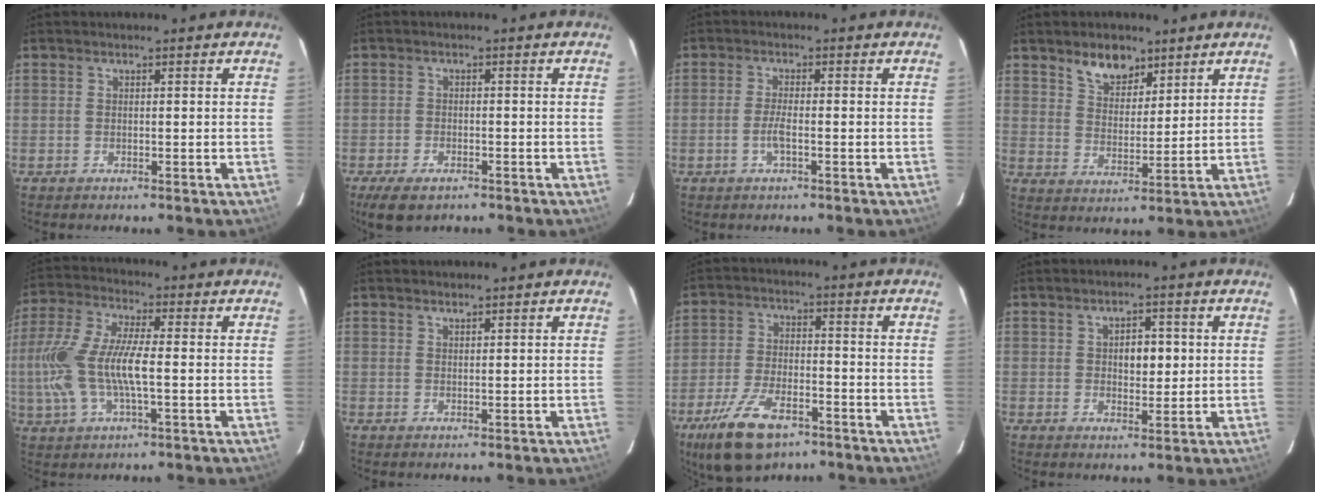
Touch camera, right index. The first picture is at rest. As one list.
[{"total": 5.6, "force": [-3.7, 2.7, 3.1], "torque": [-0.079, -0.018, -0.064]}, {"total": 2.9, "force": [-1.1, 0.4, 2.7], "torque": [-0.056, -0.001, -0.022]}, {"total": 7.3, "force": [5.2, 3.9, 3.4], "torque": [-0.050, 0.004, 0.095]}, {"total": 14.3, "force": [-1.6, 4.6, 13.5], "torque": [-0.287, 0.001, -0.033]}, {"total": 0.9, "force": [0.9, 0.2, 0.2], "torque": [-0.004, 0.001, 0.016]}, {"total": 13.4, "force": [-8.5, 6.1, 8.4], "torque": [-0.191, -0.019, -0.152]}, {"total": 4.2, "force": [0.7, 2.6, 3.2], "torque": [-0.048, 0.008, 0.014]}]